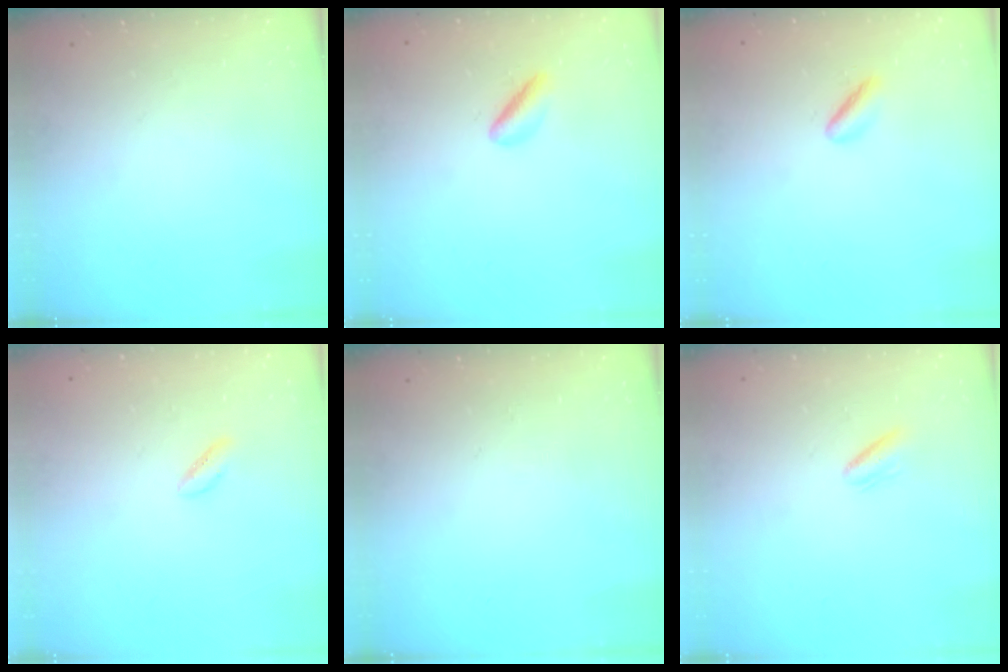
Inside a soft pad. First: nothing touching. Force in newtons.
{"total": 3.2, "press": 3.1, "slide": 0.9}
{"total": 2.7, "press": 2.5, "slide": 1.2}
{"total": 1.9, "press": 1.7, "slide": 1.0}
{"total": 0.0}
{"total": 2.9, "press": 2.8, "slide": 1.0}